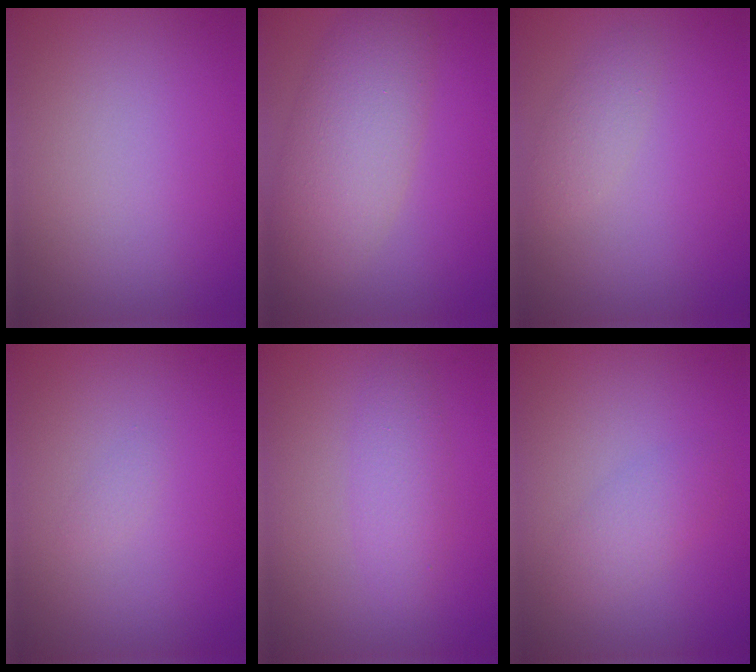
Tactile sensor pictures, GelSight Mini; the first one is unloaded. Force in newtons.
{"total": 6.1, "press": 6.1, "slide": 0.4}
{"total": 1.6, "press": 1.6, "slide": 0.0}
{"total": 0.6, "press": 0.5, "slide": 0.1}
{"total": 2.3, "press": 2.3, "slide": 0.1}
{"total": 2.0, "press": 2.0, "slide": 0.2}